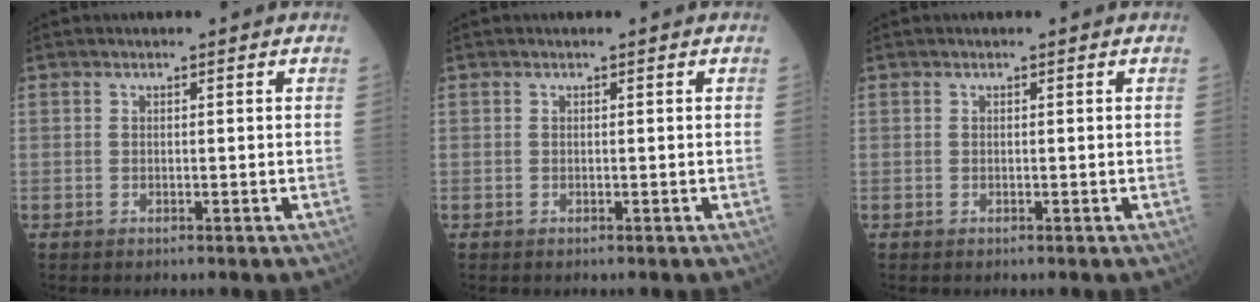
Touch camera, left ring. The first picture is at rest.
{"total": 0.0}
{"total": 0.0}